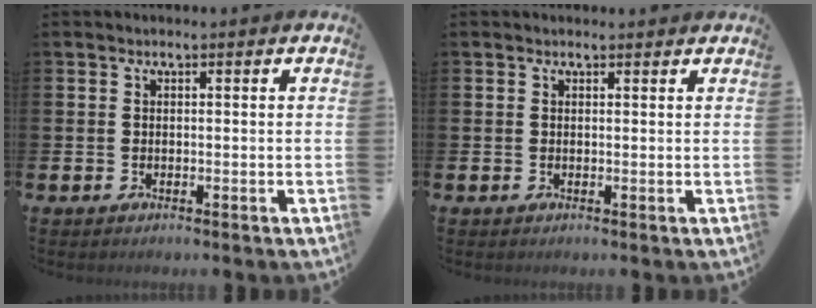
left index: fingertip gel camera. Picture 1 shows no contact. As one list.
[{"total": 0.6, "force": [0.6, 0.2, 0.1], "torque": [0.009, -0.002, 0.007]}]